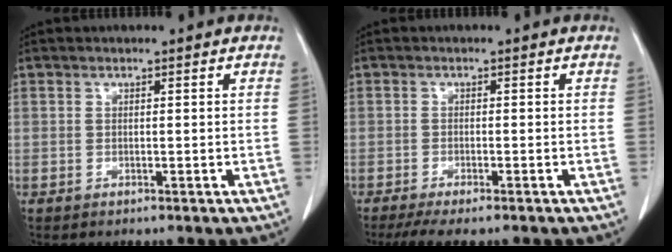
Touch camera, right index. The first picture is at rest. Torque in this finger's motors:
{"motor_torque": [0.53, -0.59, 0.23, 0.07]}